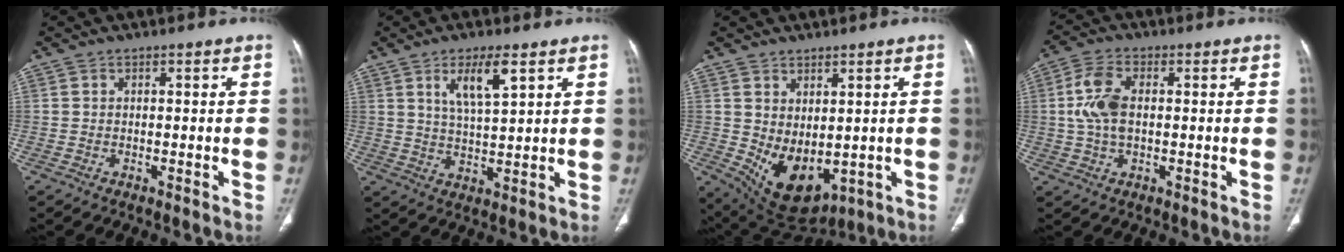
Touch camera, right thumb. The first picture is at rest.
{"total": 7.6, "force": [3.9, 2.0, 6.2], "torque": [-0.109, -0.025, 0.076]}
{"total": 10.6, "force": [-0.4, 6.6, 8.3], "torque": [-0.121, -0.015, 0.030]}
{"total": 7.7, "force": [0.5, 4.2, 6.4], "torque": [-0.142, 0.013, 0.008]}